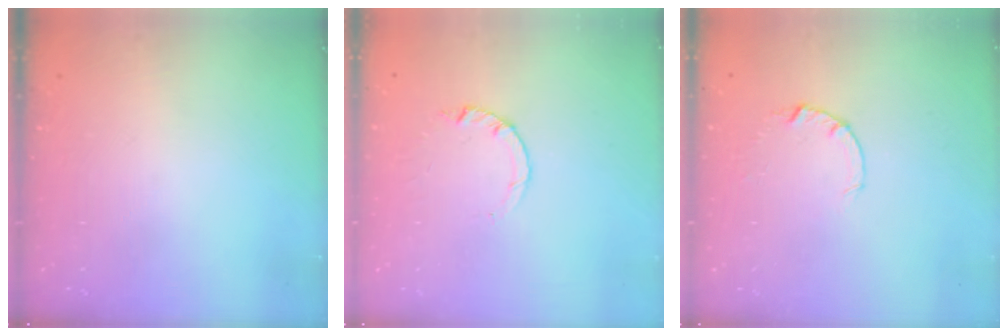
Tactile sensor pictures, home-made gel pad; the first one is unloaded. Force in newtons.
{"total": 0.9, "press": 0.8, "slide": 0.2}
{"total": 2.6, "press": 2.6, "slide": 0.4}